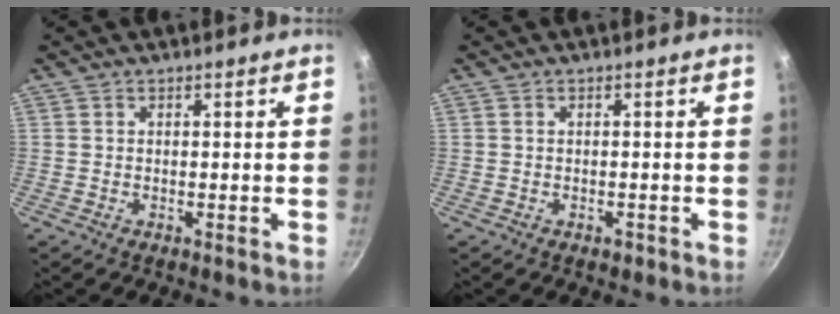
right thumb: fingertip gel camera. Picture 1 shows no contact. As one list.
[{"total": 1.1, "force": [-0.6, 0.7, 0.7], "torque": [-0.009, 0.004, -0.005]}]